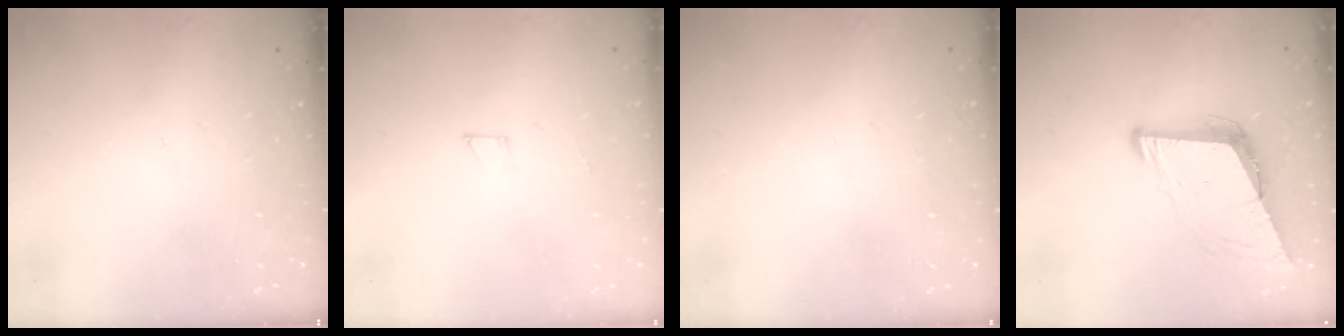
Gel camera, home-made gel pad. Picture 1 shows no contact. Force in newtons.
{"total": 2.0, "press": 2.0, "slide": 0.0}
{"total": 1.5, "press": 1.5, "slide": 0.1}
{"total": 9.1, "press": 8.2, "slide": 3.8}